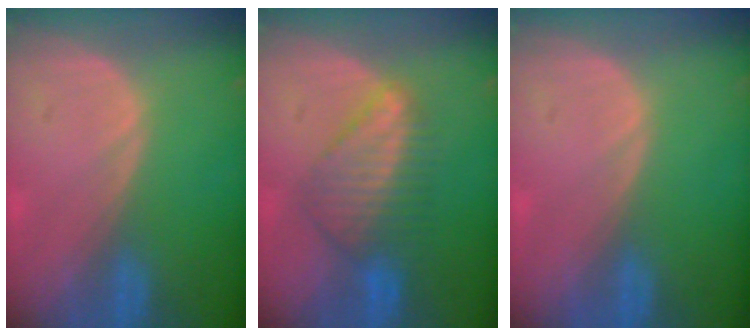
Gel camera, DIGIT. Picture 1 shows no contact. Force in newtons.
{"total": 6.7, "press": 6.6, "slide": 1.3}
{"total": 0.0}